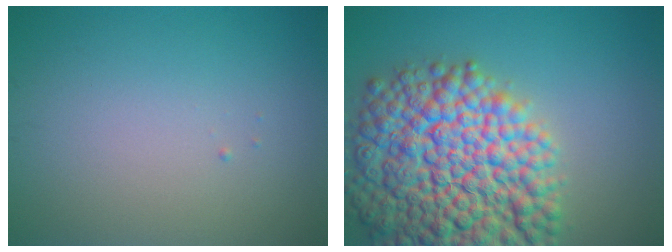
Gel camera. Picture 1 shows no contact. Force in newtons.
{"total": 15.3, "press": 15.3, "slide": 0.5}